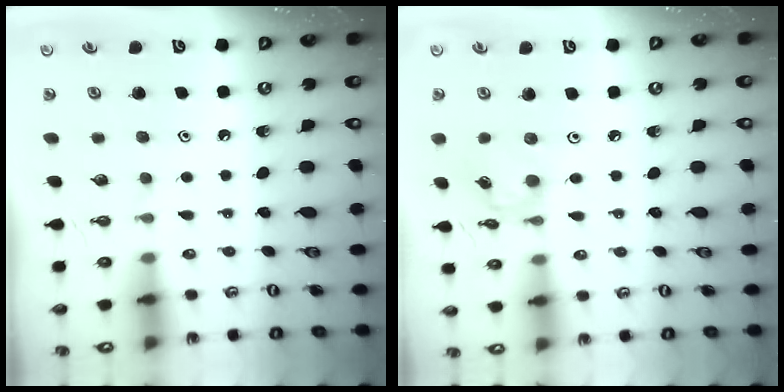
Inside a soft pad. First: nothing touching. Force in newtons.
{"total": 7.4, "press": 7.4, "slide": 0.4}